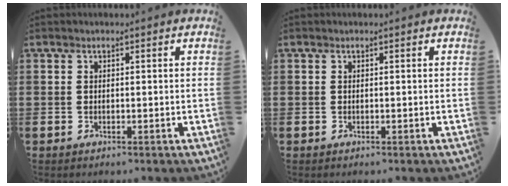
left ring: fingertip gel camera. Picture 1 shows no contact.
{"total": 0.0}